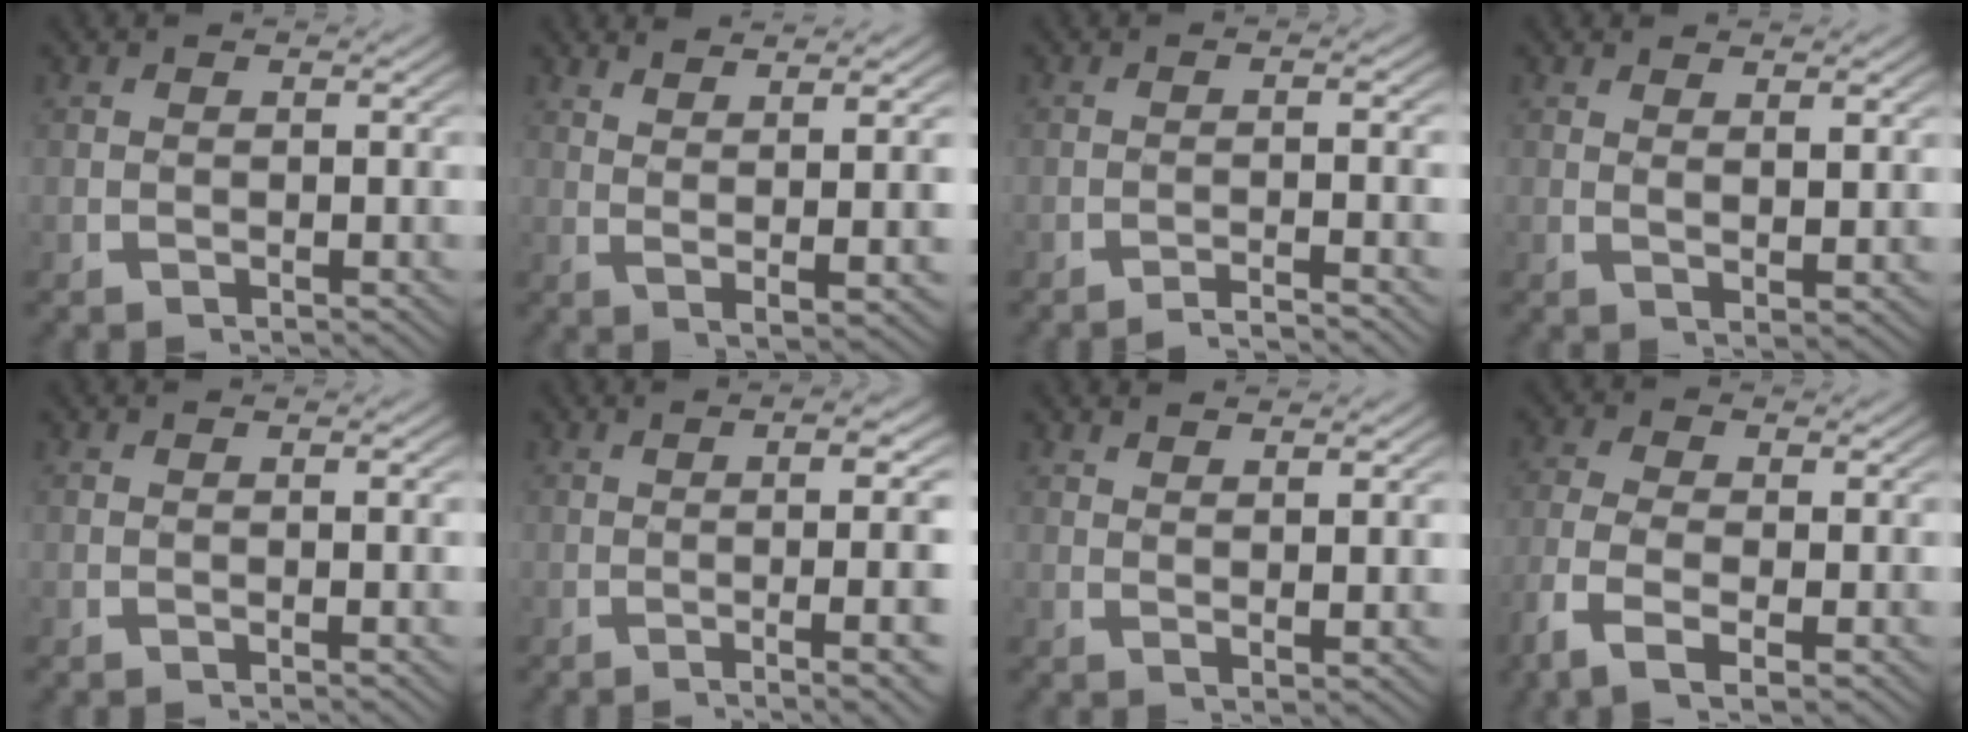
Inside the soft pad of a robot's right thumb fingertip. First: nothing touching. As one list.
[{"total": 5.5, "force": [2.2, 1.0, 4.9], "torque": [-0.081, -0.003, 0.047]}, {"total": 2.9, "force": [-2.1, 0.1, 1.9], "torque": [-0.033, 0.004, -0.039]}, {"total": 2.0, "force": [1.4, 0.1, 1.4], "torque": [-0.027, -0.007, 0.030]}, {"total": 0.7, "force": [0.1, -0.1, 0.6], "torque": [-0.010, 0.004, 0.001]}, {"total": 7.9, "force": [-1.1, 2.2, 7.5], "torque": [-0.104, 0.004, -0.015]}, {"total": 2.1, "force": [1.8, -0.1, 1.1], "torque": [-0.019, -0.004, 0.039]}, {"total": 4.9, "force": [-1.4, 2.3, 4.1], "torque": [-0.104, -0.017, -0.017]}]